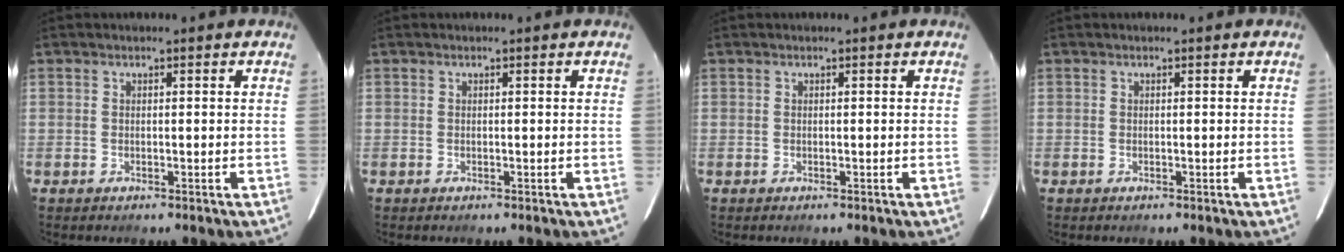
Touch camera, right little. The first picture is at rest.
{"total": 0.0}
{"total": 0.0}
{"total": 0.0}